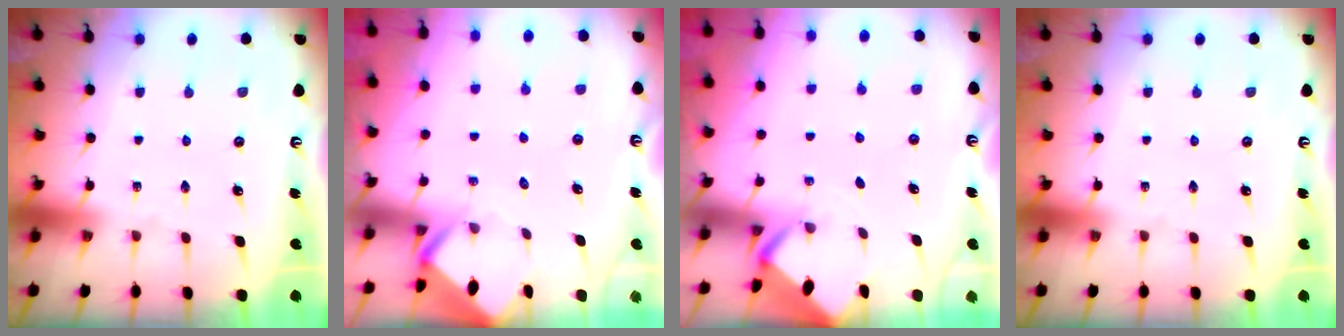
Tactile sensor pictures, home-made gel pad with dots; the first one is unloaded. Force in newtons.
{"total": 2.8, "press": 2.8, "slide": 0.2}
{"total": 2.1, "press": 2.1, "slide": 0.0}
{"total": 0.0}